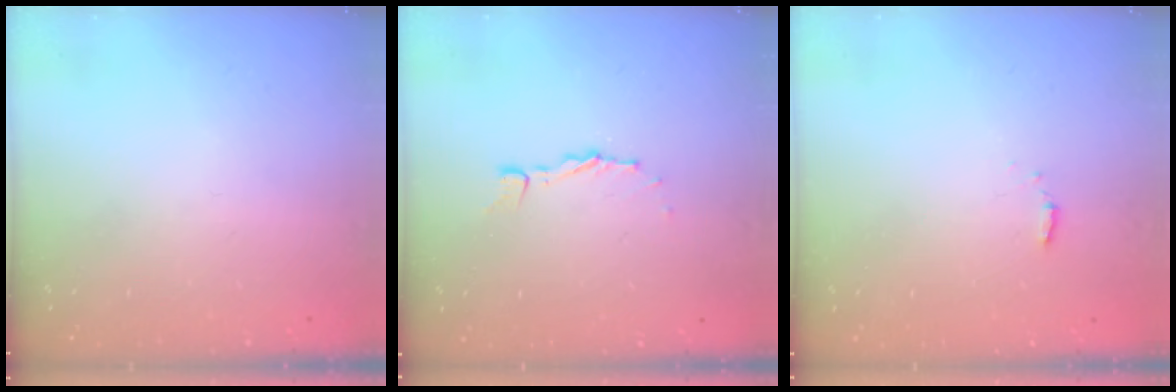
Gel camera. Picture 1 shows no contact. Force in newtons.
{"total": 3.4, "press": 3.4, "slide": 0.2}
{"total": 1.3, "press": 1.3, "slide": 0.3}